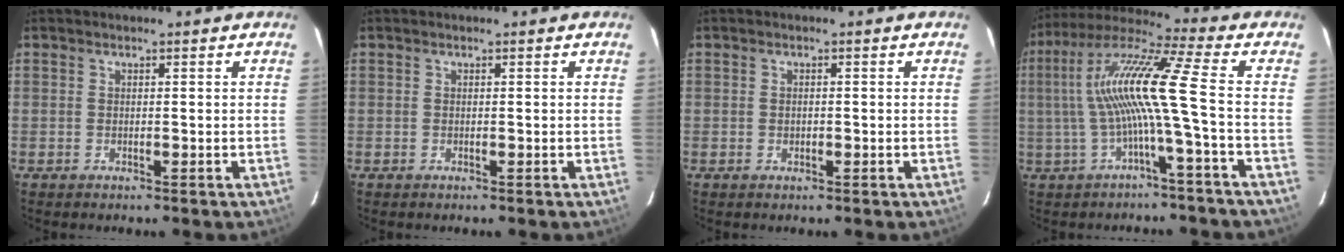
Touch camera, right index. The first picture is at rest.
{"total": 0.0}
{"total": 0.9, "force": [-0.1, 0.6, 0.6], "torque": [-0.011, 0.002, -0.002]}
{"total": 13.0, "force": [-1.4, -1.6, 12.9], "torque": [-0.245, 0.013, -0.022]}